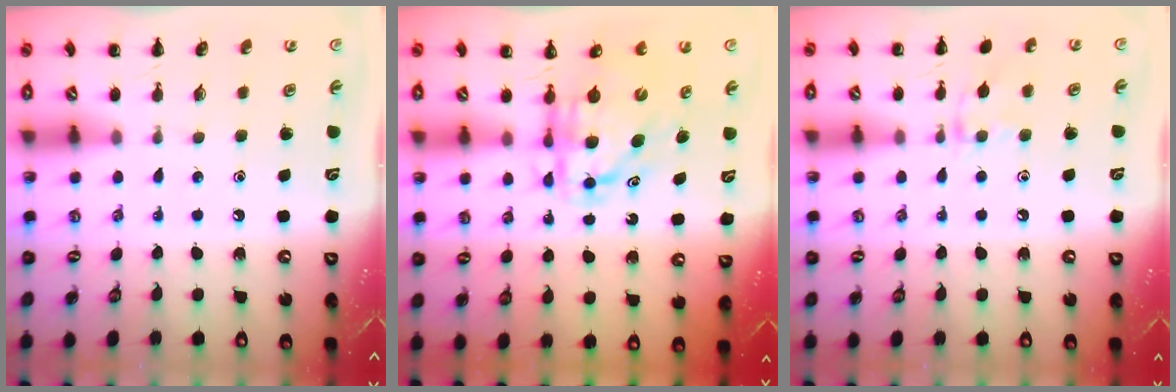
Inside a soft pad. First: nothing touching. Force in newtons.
{"total": 6.9, "press": 6.8, "slide": 1.3}
{"total": 8.0, "press": 7.9, "slide": 1.4}